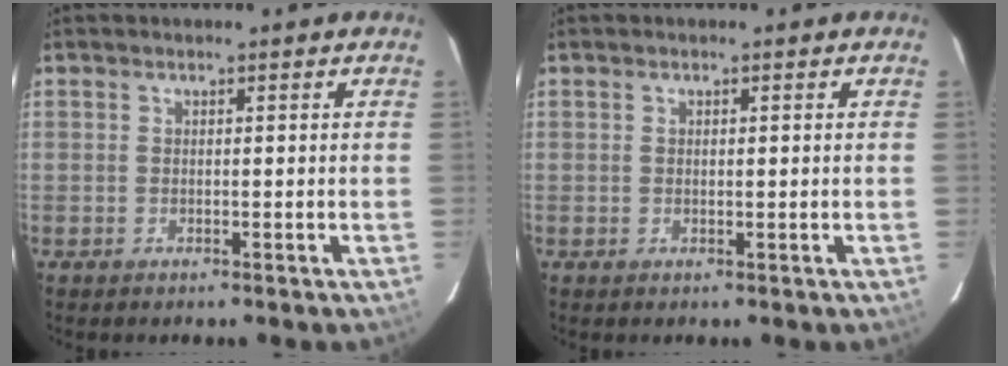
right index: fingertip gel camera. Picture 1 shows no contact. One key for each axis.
{"total": 0.5, "fx": 0.1, "fy": 0.3, "fz": 0.4, "tx": -0.008, "ty": 0.002, "tz": 0.002}